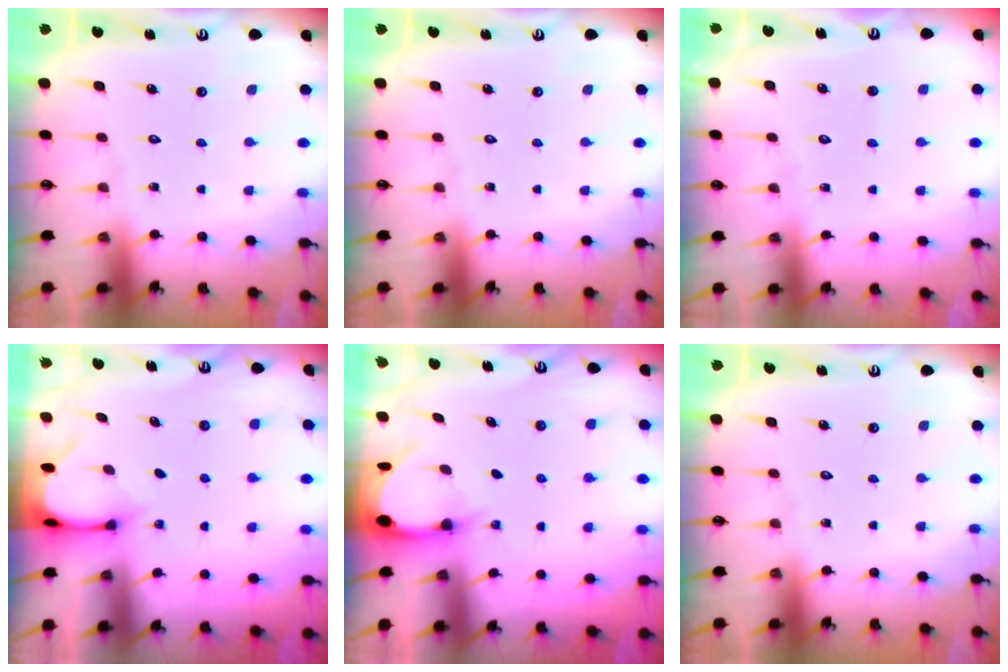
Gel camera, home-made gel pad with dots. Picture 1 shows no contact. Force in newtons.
{"total": 0.0}
{"total": 2.9, "press": 2.9, "slide": 0.3}
{"total": 3.2, "press": 3.2, "slide": 0.3}
{"total": 3.3, "press": 3.3, "slide": 0.3}
{"total": 0.0}